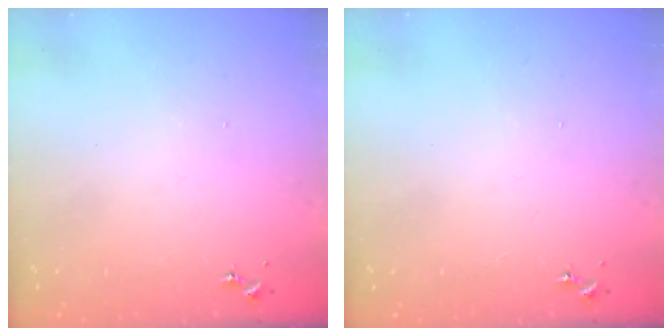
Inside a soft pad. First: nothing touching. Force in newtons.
{"total": 0.0}